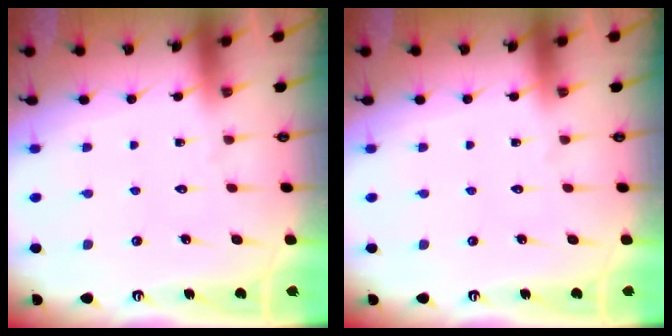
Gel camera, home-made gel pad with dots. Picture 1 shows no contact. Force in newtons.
{"total": 0.0}